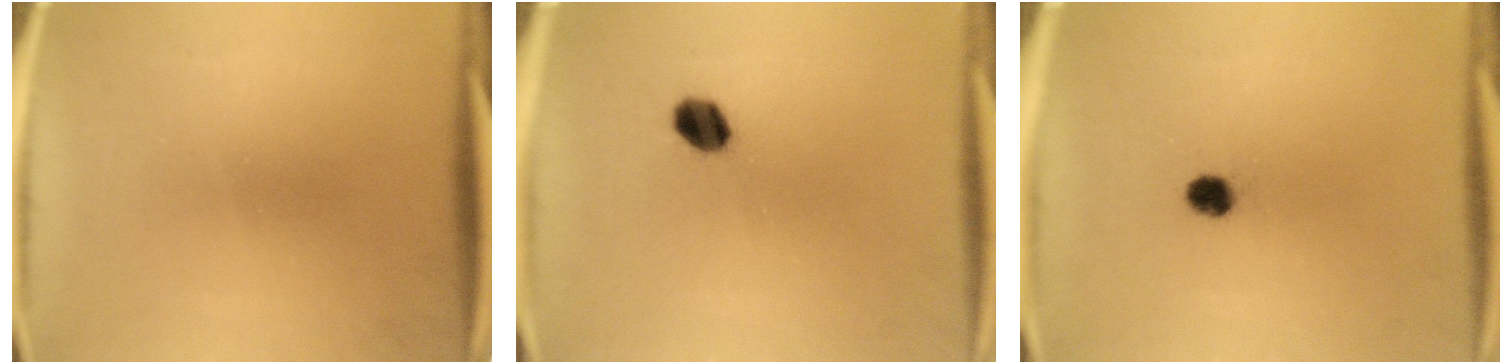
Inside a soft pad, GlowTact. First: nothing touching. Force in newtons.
{"total": 4.9}
{"total": 3.2}